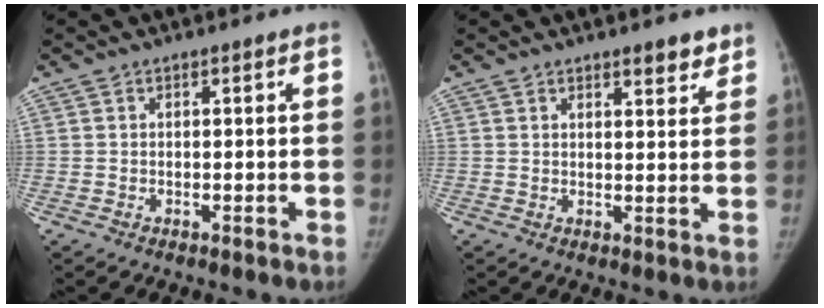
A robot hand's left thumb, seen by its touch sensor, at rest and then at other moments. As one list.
[{"total": 3.4, "force": [2.6, 1.0, 1.8], "torque": [-0.011, -0.018, 0.034]}]